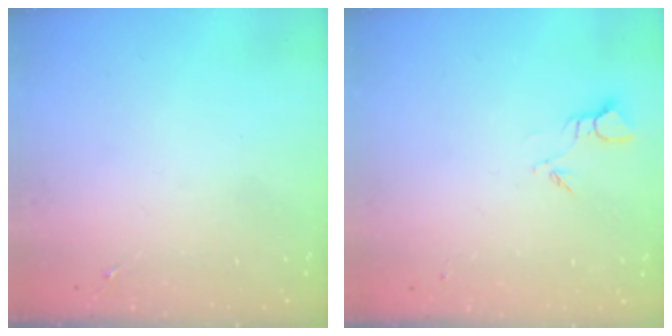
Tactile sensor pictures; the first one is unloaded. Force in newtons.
{"total": 2.7, "press": 2.7, "slide": 0.3}